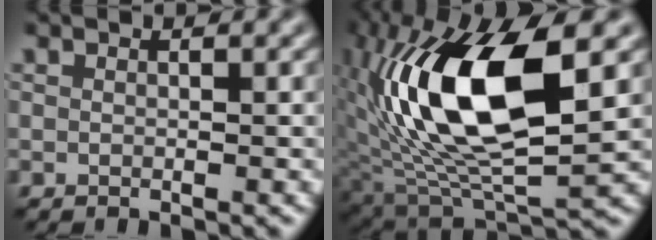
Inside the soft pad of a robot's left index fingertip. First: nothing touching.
{"total": 14.1, "force": [2.4, 5.9, 12.6], "torque": [-0.234, 0.005, 0.036]}